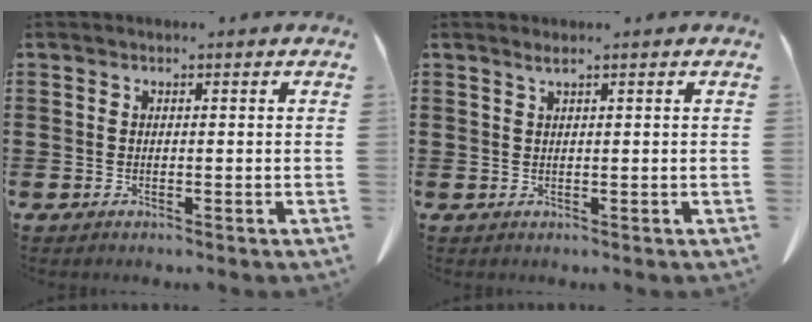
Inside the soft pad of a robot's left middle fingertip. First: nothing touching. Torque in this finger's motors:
{"motor_torque": [-0.05, 0.11, -0.06, 0.00]}